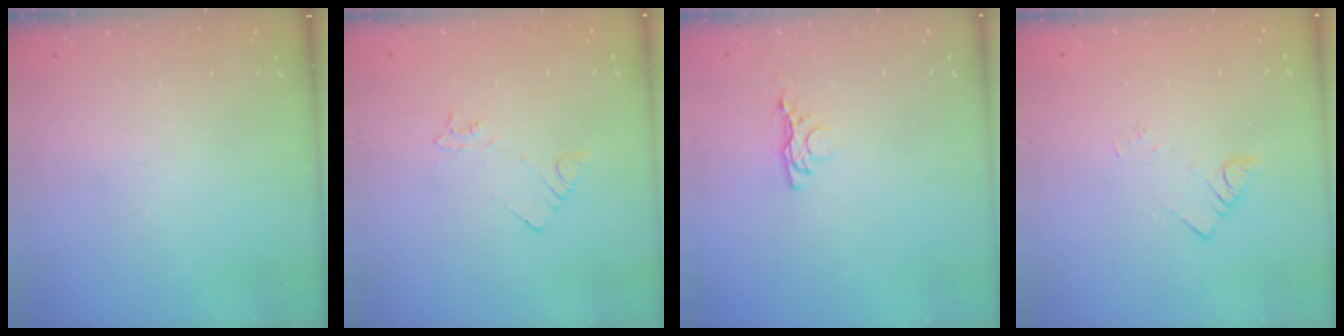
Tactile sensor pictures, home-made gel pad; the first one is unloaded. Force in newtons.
{"total": 2.5, "press": 2.5, "slide": 0.3}
{"total": 3.7, "press": 3.7, "slide": 0.7}
{"total": 2.2, "press": 2.2, "slide": 0.2}